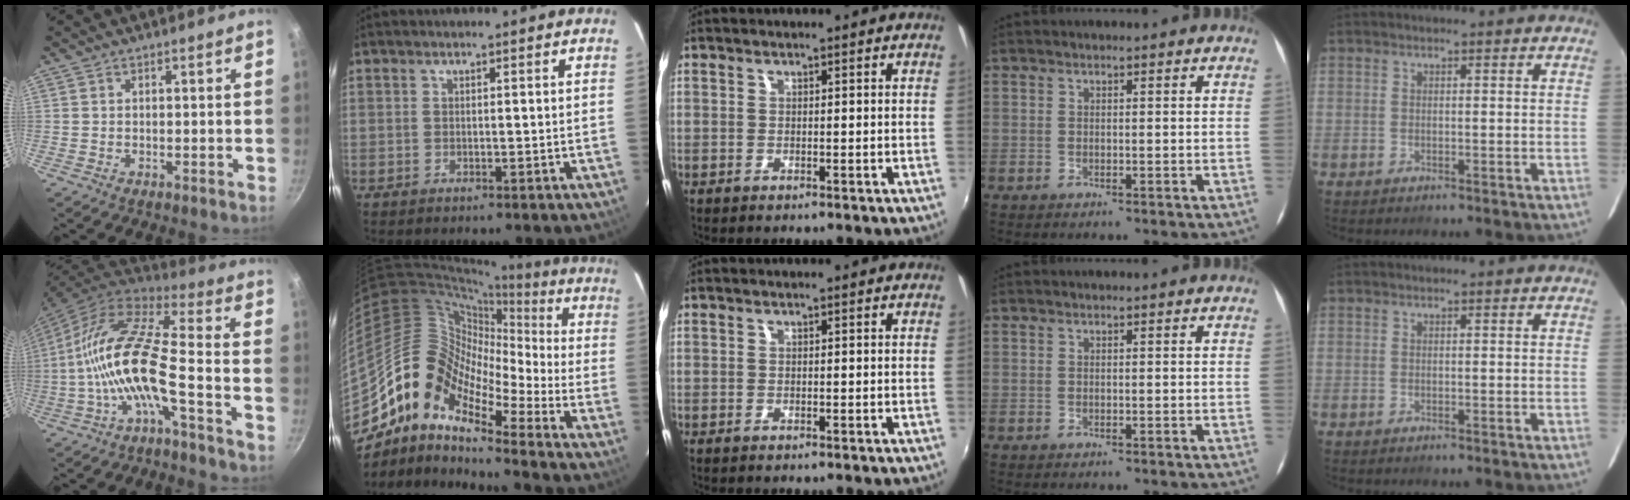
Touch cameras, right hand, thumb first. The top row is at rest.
{"thumb": {"total": 15.1, "force": [-4.7, 4.1, 13.8], "torque": [-0.276, 0.049, -0.103]}, "index": {"total": 12.7, "force": [-8.1, 6.1, 7.7], "torque": [-0.115, 0.014, -0.181]}}